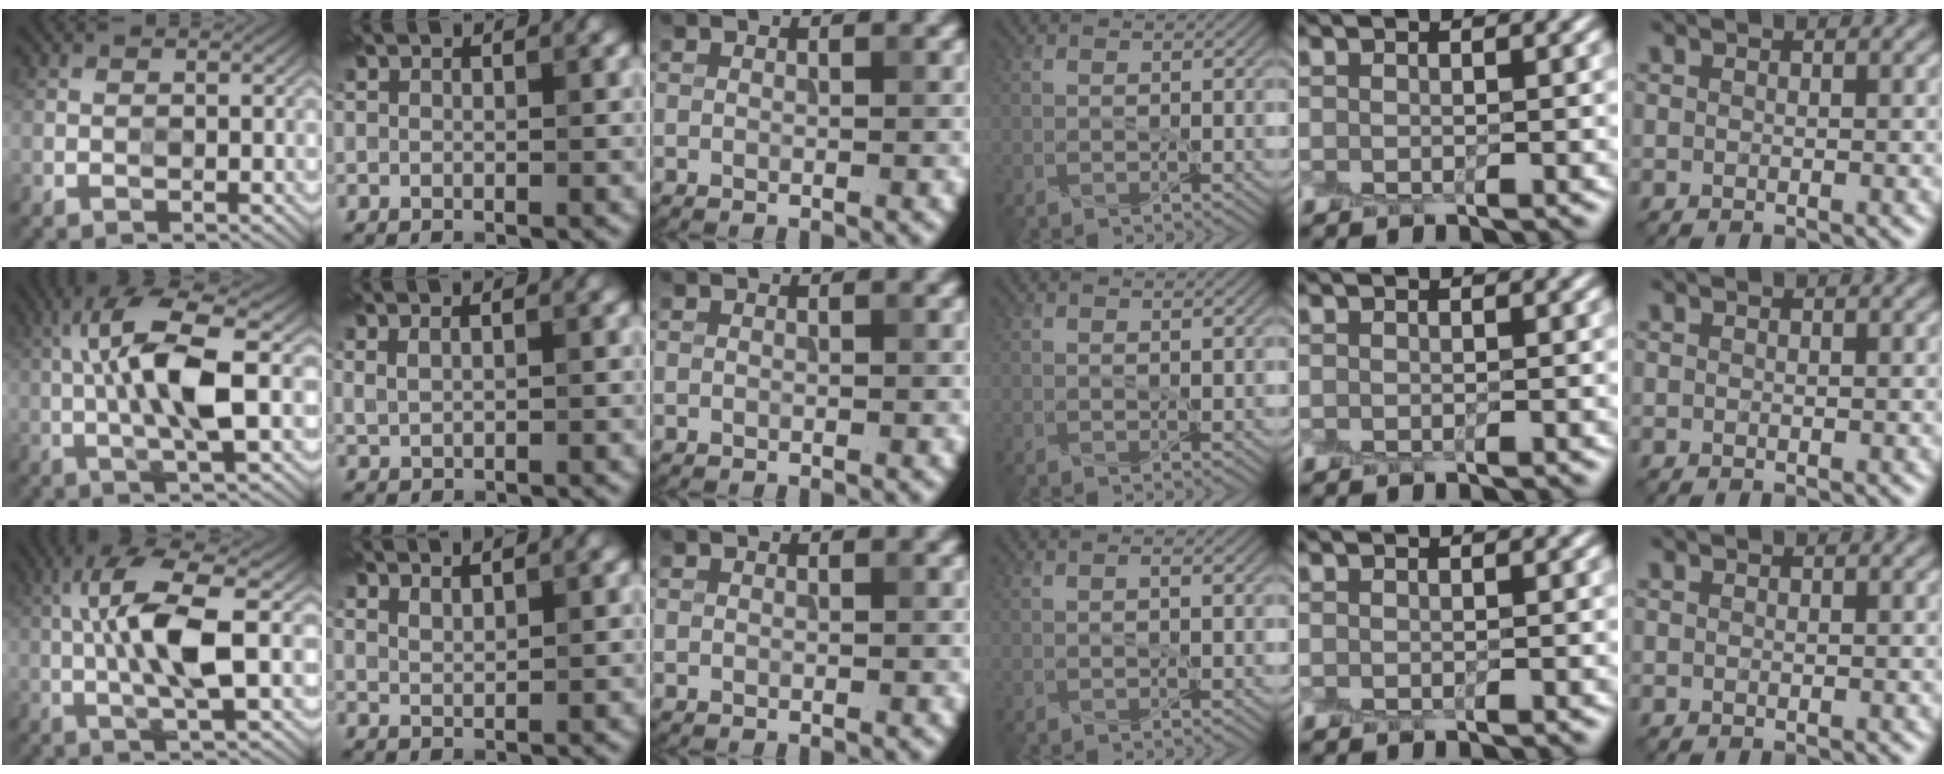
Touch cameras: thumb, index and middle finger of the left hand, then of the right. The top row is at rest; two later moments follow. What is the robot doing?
{"motion": "peel", "object": "plastic wrap"}